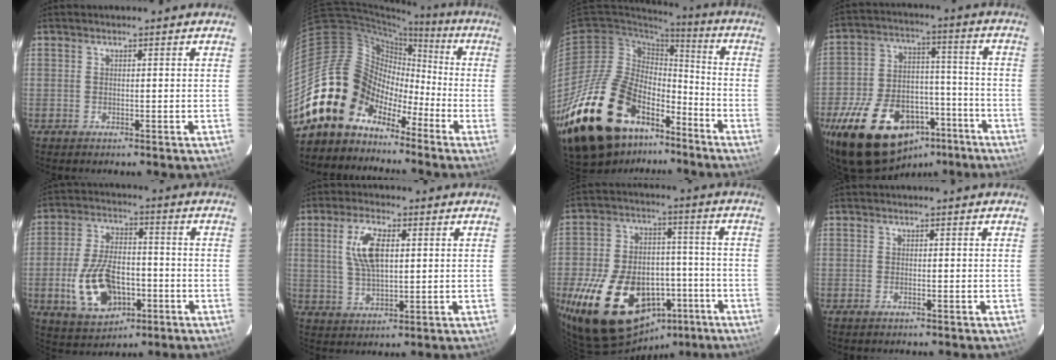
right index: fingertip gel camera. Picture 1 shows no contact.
{"total": 15.5, "force": [-10.1, 11.1, 3.9], "torque": [-0.080, 0.039, -0.187]}
{"total": 31.0, "force": [-18.9, 16.8, 17.9], "torque": [-0.359, -0.009, -0.295]}
{"total": 24.2, "force": [-14.4, 14.0, 13.5], "torque": [-0.270, 0.021, -0.209]}
{"total": 14.3, "force": [-4.4, 8.4, 10.7], "torque": [-0.225, -0.001, -0.061]}
{"total": 8.3, "force": [2.1, 3.5, 7.2], "torque": [-0.140, 0.007, 0.043]}
{"total": 25.5, "force": [-11.6, 16.1, 16.0], "torque": [-0.329, 0.013, -0.156]}
{"total": 0.5, "force": [-0.4, 0.2, 0.3], "torque": [-0.005, -0.001, -0.010]}